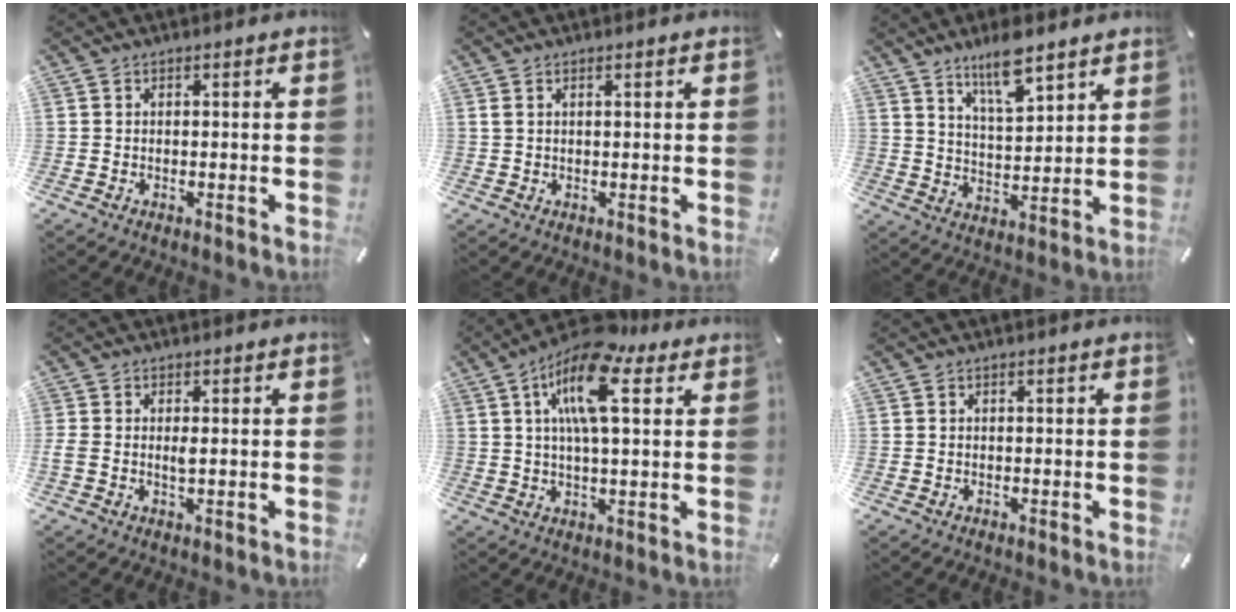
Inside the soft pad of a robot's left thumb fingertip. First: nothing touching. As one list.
[{"total": 1.0, "force": [0.4, 0.3, 0.9], "torque": [-0.019, 0.002, 0.007]}, {"total": 9.4, "force": [7.5, 2.6, 5.1], "torque": [-0.087, -0.039, 0.131]}, {"total": 2.2, "force": [0.0, 0.9, 2.0], "torque": [-0.040, 0.000, -0.001]}, {"total": 15.2, "force": [6.8, 5.9, 12.2], "torque": [-0.222, -0.019, 0.112]}, {"total": 0.0}]